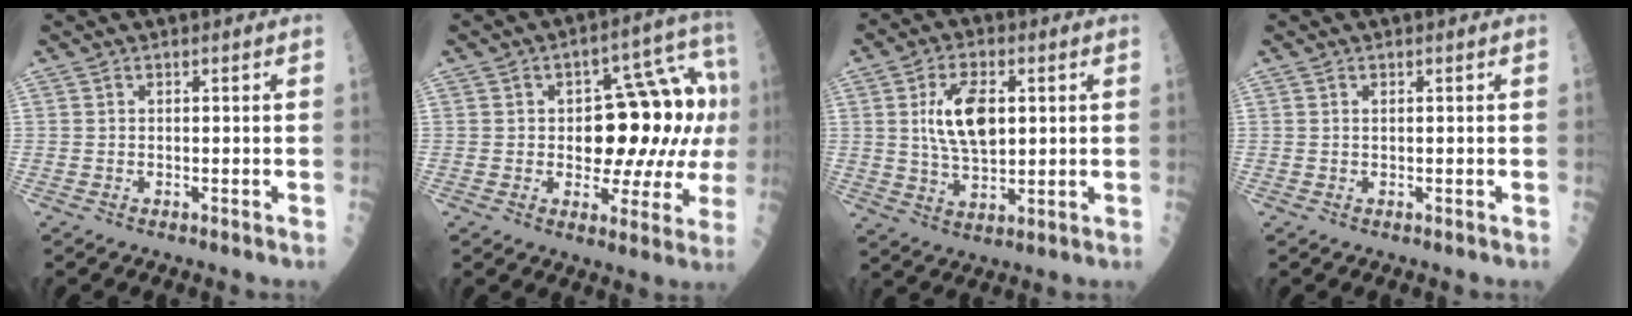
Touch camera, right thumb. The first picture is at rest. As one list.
[{"total": 17.8, "force": [0.9, 9.4, 15.1], "torque": [-0.154, 0.038, 0.017]}, {"total": 10.7, "force": [2.1, 5.4, 9.0], "torque": [-0.151, -0.006, 0.041]}, {"total": 0.0}]